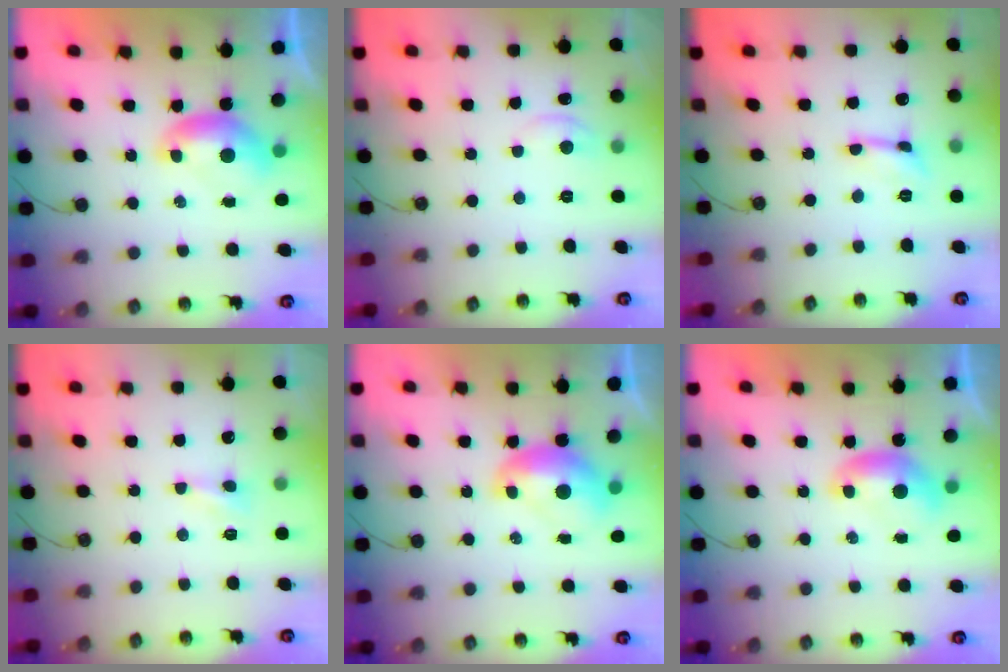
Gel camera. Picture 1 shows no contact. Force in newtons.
{"total": 1.3, "press": 1.2, "slide": 0.4}
{"total": 0.5, "press": 0.5, "slide": 0.1}
{"total": 0.6, "press": 0.5, "slide": 0.3}
{"total": 2.1, "press": 2.1, "slide": 0.3}
{"total": 0.0}